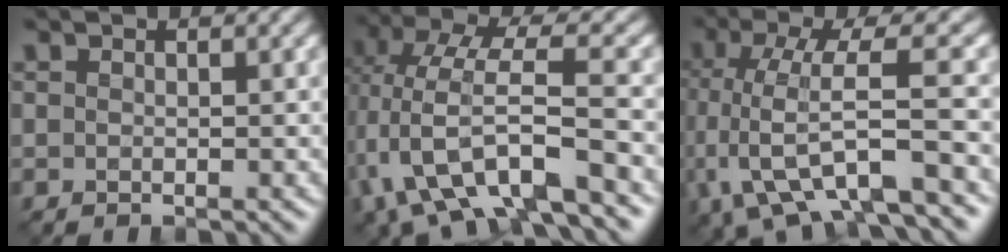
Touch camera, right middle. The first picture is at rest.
{"total": 8.3, "force": [-3.2, 3.2, 7.0], "torque": [-0.133, 0.006, -0.067]}
{"total": 8.3, "force": [-2.3, 2.6, 7.6], "torque": [-0.149, -0.005, -0.046]}